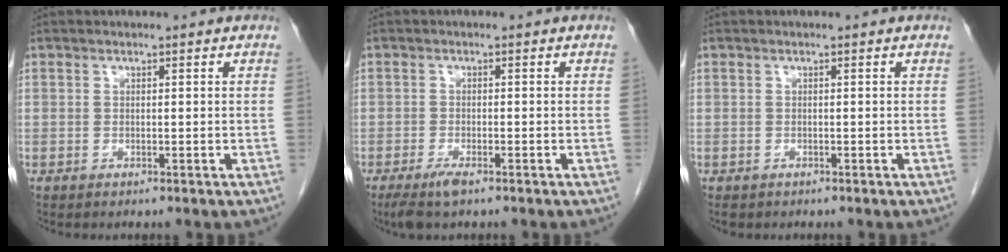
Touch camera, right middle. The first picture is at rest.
{"total": 3.2, "force": [-2.1, 0.7, 2.3], "torque": [-0.050, -0.007, -0.037]}
{"total": 0.7, "force": [-0.5, 0.5, 0.1], "torque": [-0.006, 0.001, -0.005]}